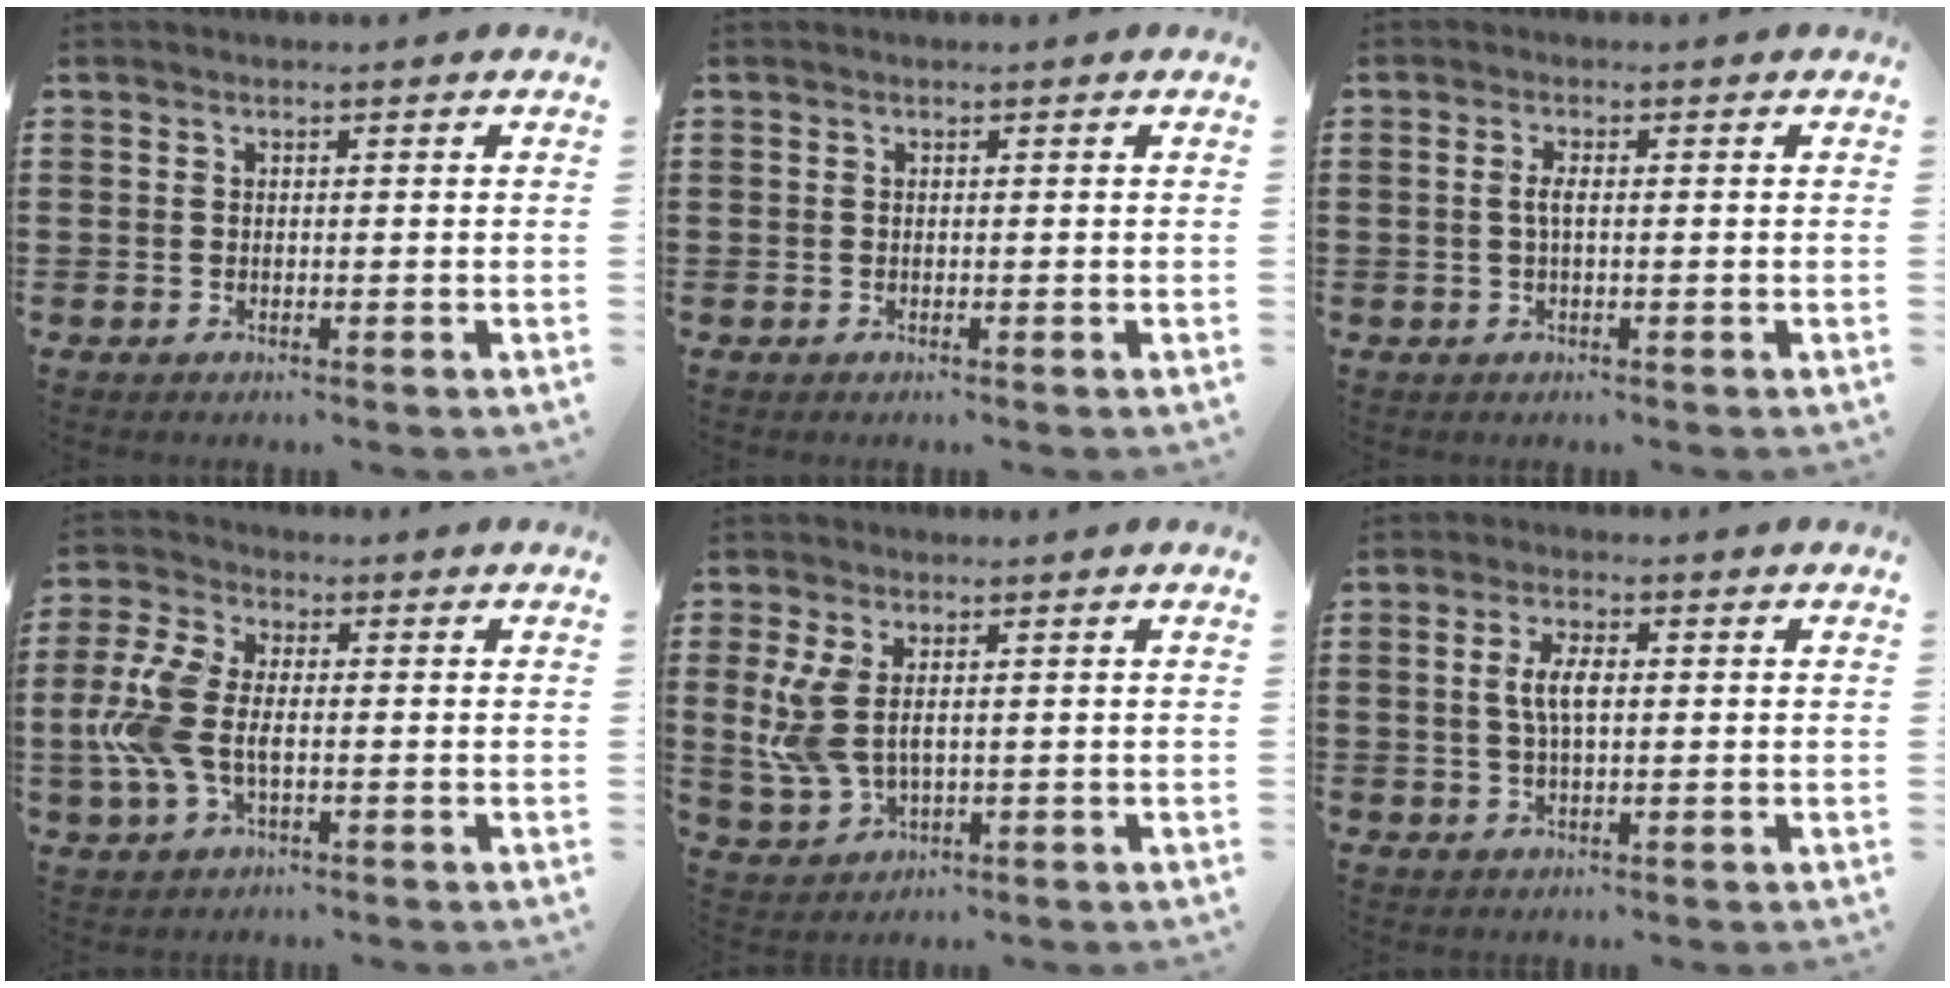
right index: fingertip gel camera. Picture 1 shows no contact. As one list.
[{"total": 0.0}, {"total": 1.9, "force": [-0.2, 0.4, 1.9], "torque": [-0.043, -0.003, -0.007]}, {"total": 8.5, "force": [-1.0, 4.5, 7.1], "torque": [-0.181, -0.007, -0.025]}, {"total": 6.3, "force": [0.8, 3.5, 5.2], "torque": [-0.132, -0.001, 0.010]}, {"total": 4.6, "force": [0.4, 1.7, 4.2], "torque": [-0.091, 0.003, 0.001]}]